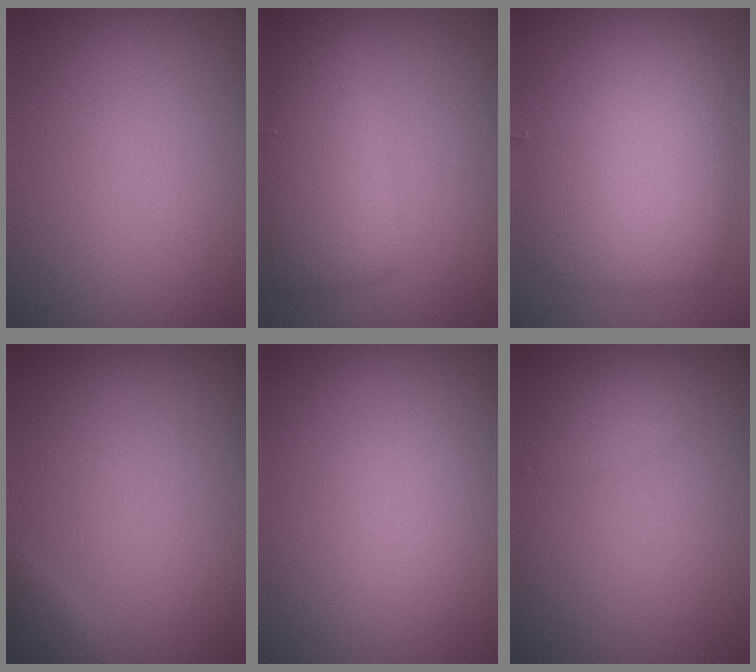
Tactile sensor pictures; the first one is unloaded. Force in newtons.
{"total": 4.3, "press": 4.3, "slide": 0.3}
{"total": 6.0, "press": 6.0, "slide": 0.1}
{"total": 0.7, "press": 0.7, "slide": 0.1}
{"total": 0.0}
{"total": 1.0, "press": 0.9, "slide": 0.1}